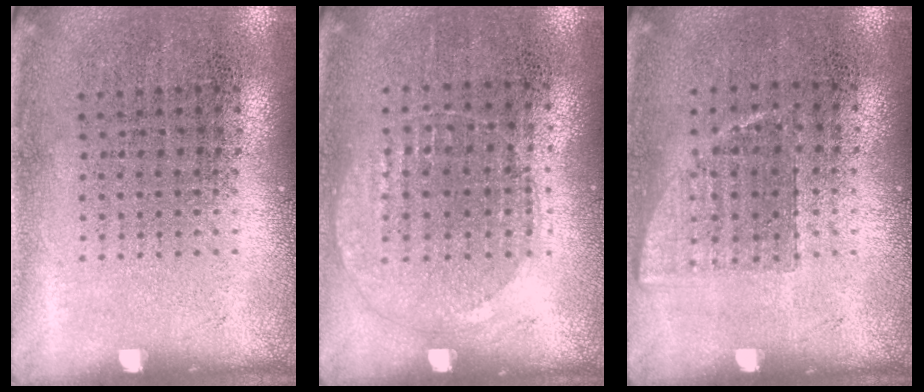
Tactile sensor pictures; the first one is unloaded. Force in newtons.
{"total": 1.0, "press": 0.9, "slide": 0.4}
{"total": 0.7, "press": 0.6, "slide": 0.4}